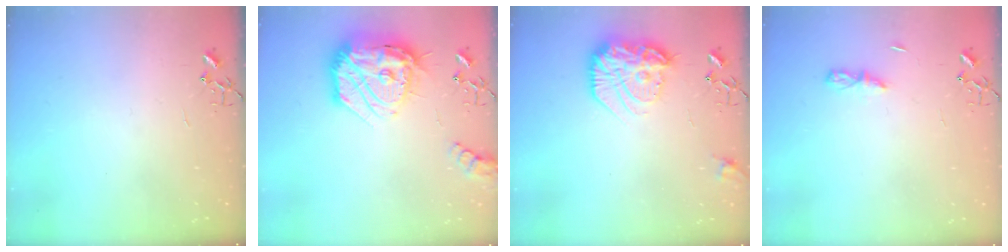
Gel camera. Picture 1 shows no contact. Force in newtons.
{"total": 24.3, "press": 24.2, "slide": 2.5}
{"total": 18.8, "press": 18.7, "slide": 1.2}
{"total": 3.8, "press": 3.7, "slide": 0.4}